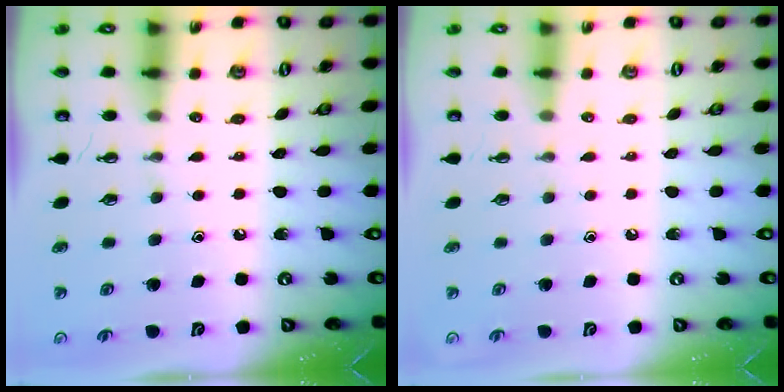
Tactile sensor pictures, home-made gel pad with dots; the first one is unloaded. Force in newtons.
{"total": 0.0}